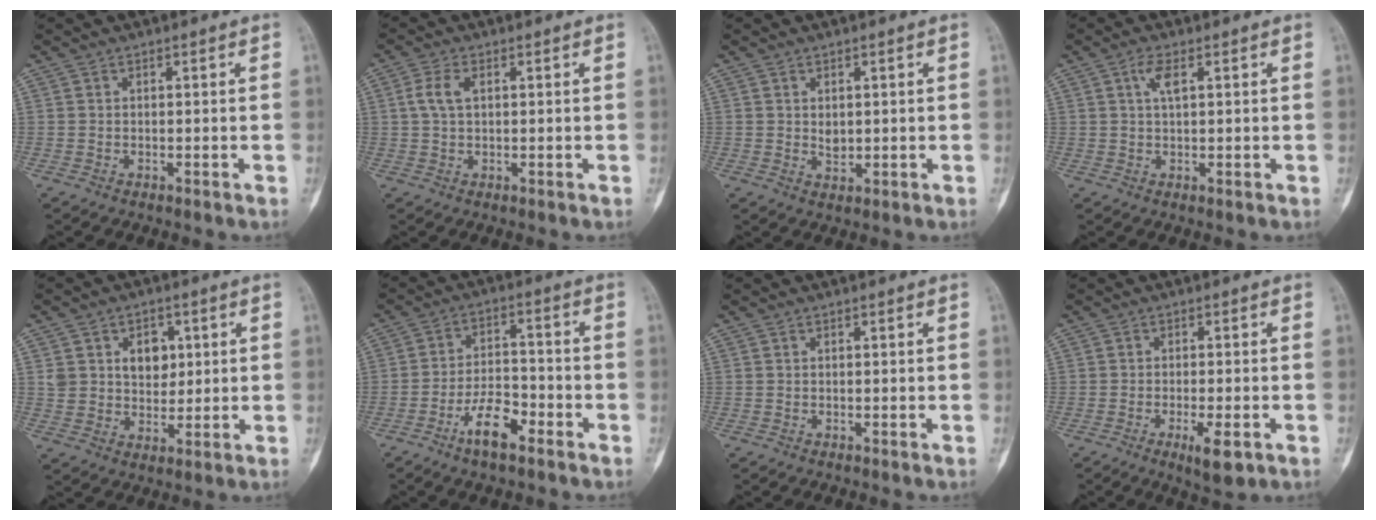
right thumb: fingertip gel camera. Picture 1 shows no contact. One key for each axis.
{"total": 3.9, "fx": 0.9, "fy": 2.1, "fz": 3.1, "tx": -0.078, "ty": 0.009, "tz": 0.016}
{"total": 2.3, "fx": 0.5, "fy": 1.6, "fz": 1.7, "tx": -0.021, "ty": -0.007, "tz": 0.014}
{"total": 3.0, "fx": 1.3, "fy": 1.0, "fz": 2.5, "tx": -0.051, "ty": 0.004, "tz": 0.027}
{"total": 8.1, "fx": 2.5, "fy": 6.2, "fz": 4.6, "tx": -0.033, "ty": -0.012, "tz": 0.045}
{"total": 8.3, "fx": -4.9, "fy": 3.3, "fz": 5.9, "tx": -0.097, "ty": 0.033, "tz": -0.087}
{"total": 0.0}
{"total": 5.3, "fx": -2.3, "fy": 1.6, "fz": 4.5, "tx": -0.070, "ty": -0.004, "tz": -0.030}